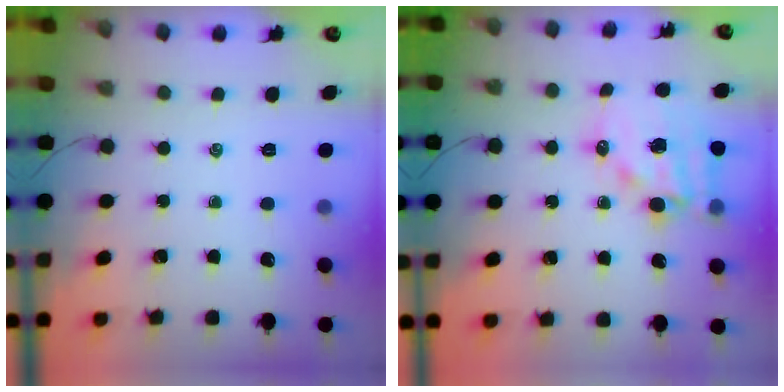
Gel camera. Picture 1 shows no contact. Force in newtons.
{"total": 14.4, "press": 14.0, "slide": 3.2}